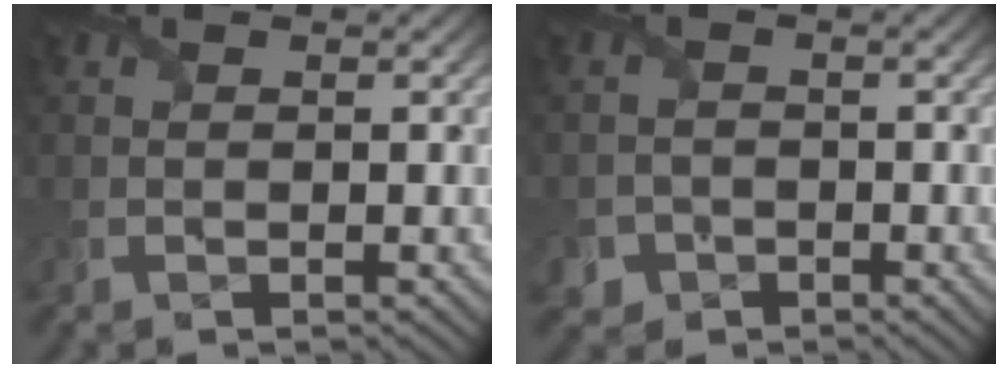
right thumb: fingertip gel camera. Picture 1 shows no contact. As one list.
[{"total": 3.2, "force": [-1.9, 2.5, 0.4], "torque": [-0.004, -0.002, -0.043]}]